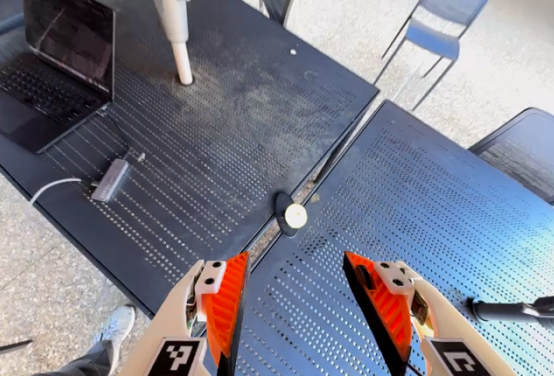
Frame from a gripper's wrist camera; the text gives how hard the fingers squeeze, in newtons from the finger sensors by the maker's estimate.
{"total": 0.0}